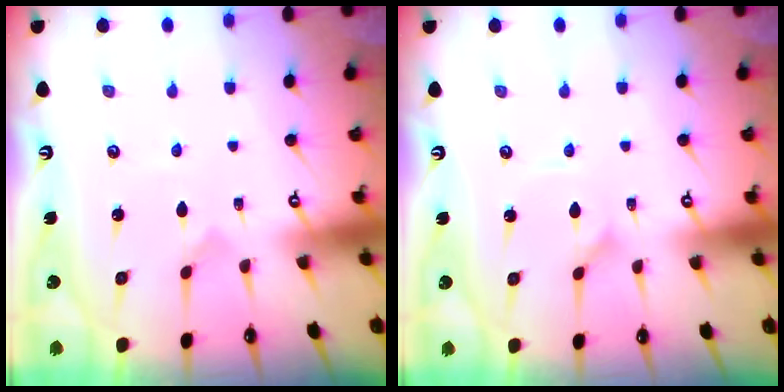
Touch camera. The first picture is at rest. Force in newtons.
{"total": 1.0, "press": 1.0, "slide": 0.2}